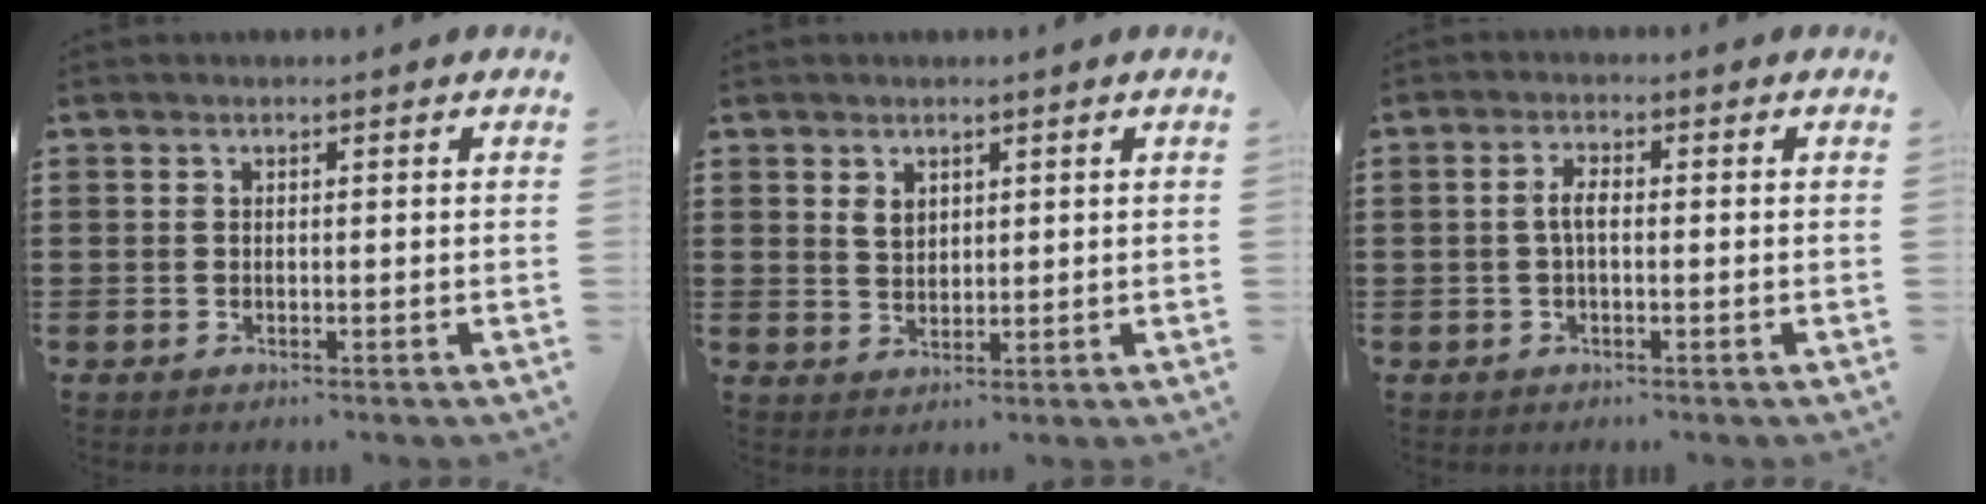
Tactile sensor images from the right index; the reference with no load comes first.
{"total": 2.3, "force": [1.4, 1.6, 0.9], "torque": [-0.023, 0.006, 0.025]}
{"total": 2.6, "force": [-0.3, 1.0, 2.4], "torque": [-0.053, 0.001, -0.009]}